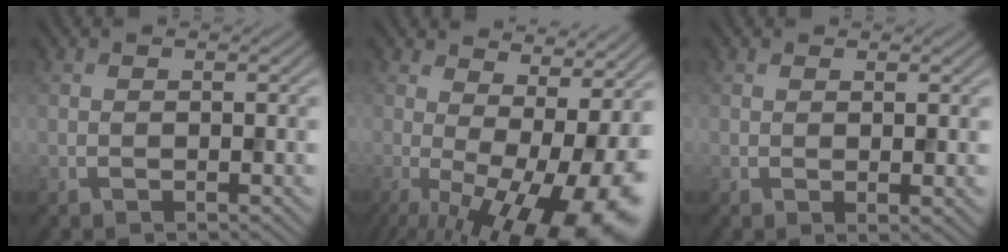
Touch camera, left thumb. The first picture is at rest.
{"total": 17.1, "force": [-2.3, 7.0, 15.5], "torque": [-0.188, -0.012, -0.009]}
{"total": 1.0, "force": [0.5, 0.2, 0.8], "torque": [-0.011, -0.003, 0.009]}